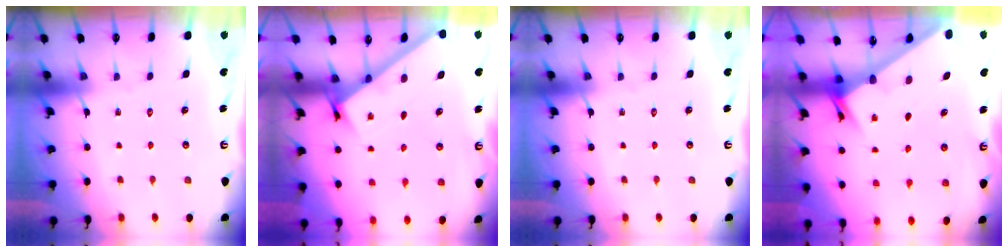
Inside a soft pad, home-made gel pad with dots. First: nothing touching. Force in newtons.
{"total": 3.1, "press": 3.1, "slide": 0.2}
{"total": 0.0}
{"total": 2.6, "press": 2.6, "slide": 0.2}